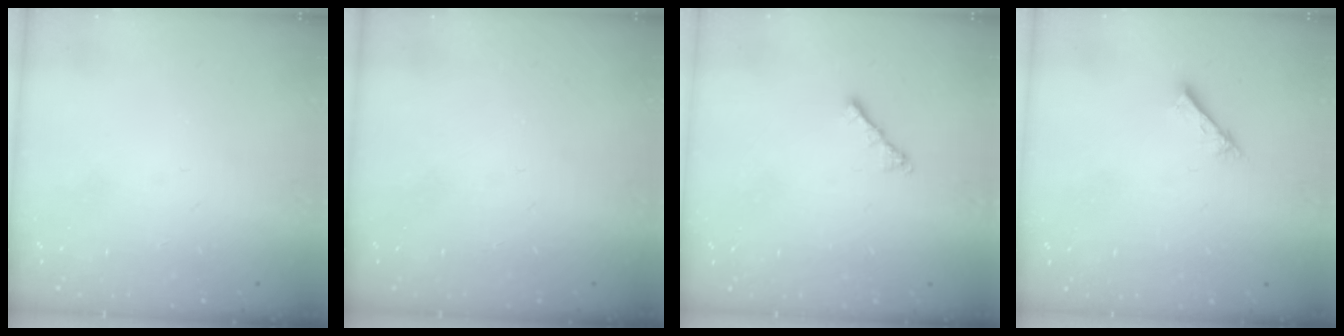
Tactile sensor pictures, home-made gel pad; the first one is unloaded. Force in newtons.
{"total": 0.0}
{"total": 2.0, "press": 1.9, "slide": 0.6}
{"total": 1.5, "press": 1.5, "slide": 0.1}